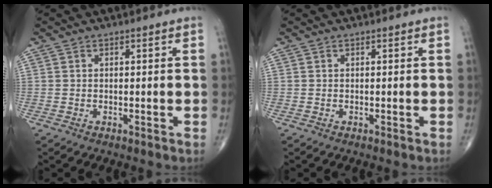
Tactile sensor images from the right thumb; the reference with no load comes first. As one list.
[{"total": 0.0}]